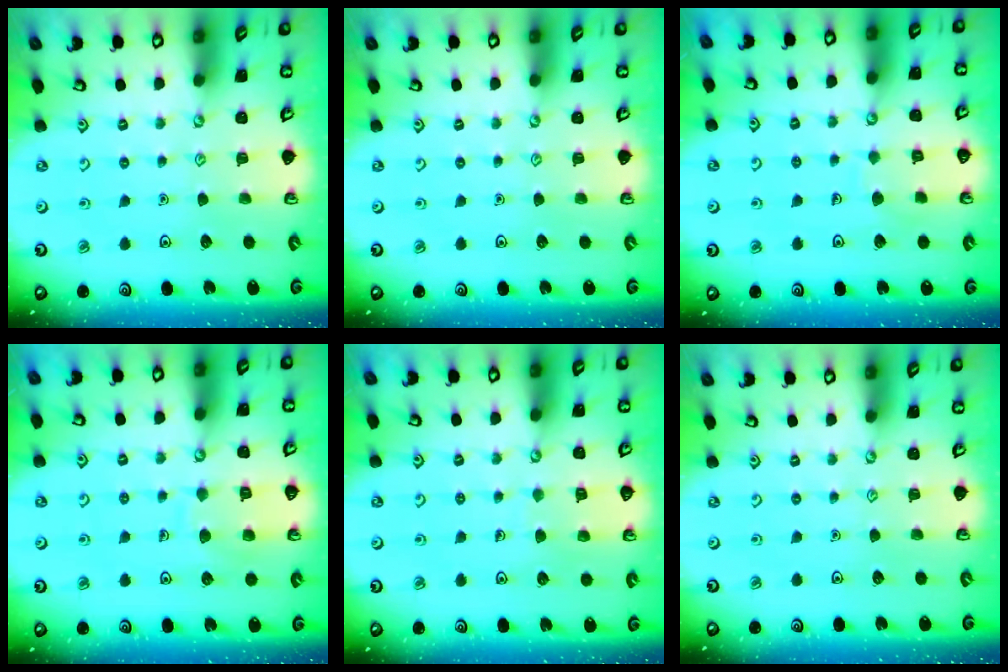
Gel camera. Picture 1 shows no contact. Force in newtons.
{"total": 0.0}
{"total": 5.6, "press": 5.6, "slide": 0.6}
{"total": 8.4, "press": 8.4, "slide": 0.8}
{"total": 5.6, "press": 5.6, "slide": 0.5}
{"total": 0.0}